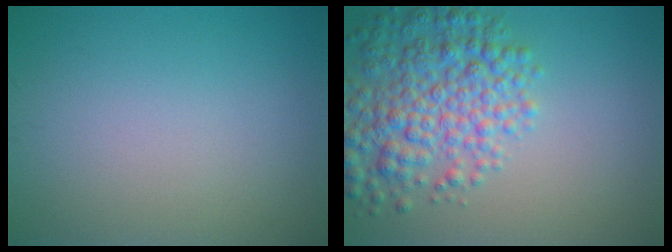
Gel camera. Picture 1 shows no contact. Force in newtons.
{"total": 6.6, "press": 6.6, "slide": 0.2}